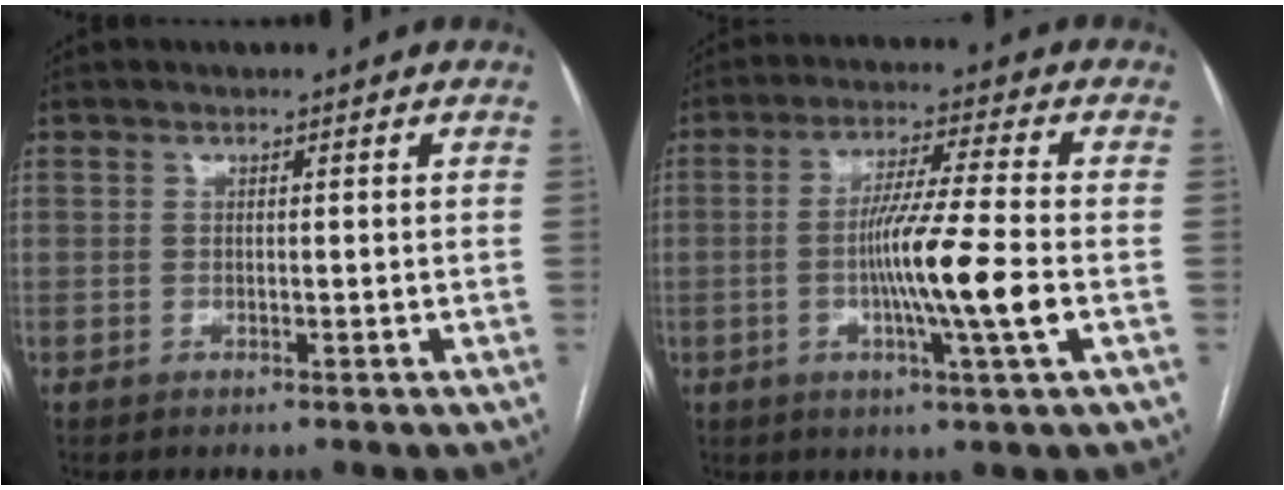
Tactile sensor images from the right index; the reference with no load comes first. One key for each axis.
{"total": 11.0, "fx": -2.2, "fy": -1.1, "fz": 10.7, "tx": -0.197, "ty": -0.012, "tz": -0.045}